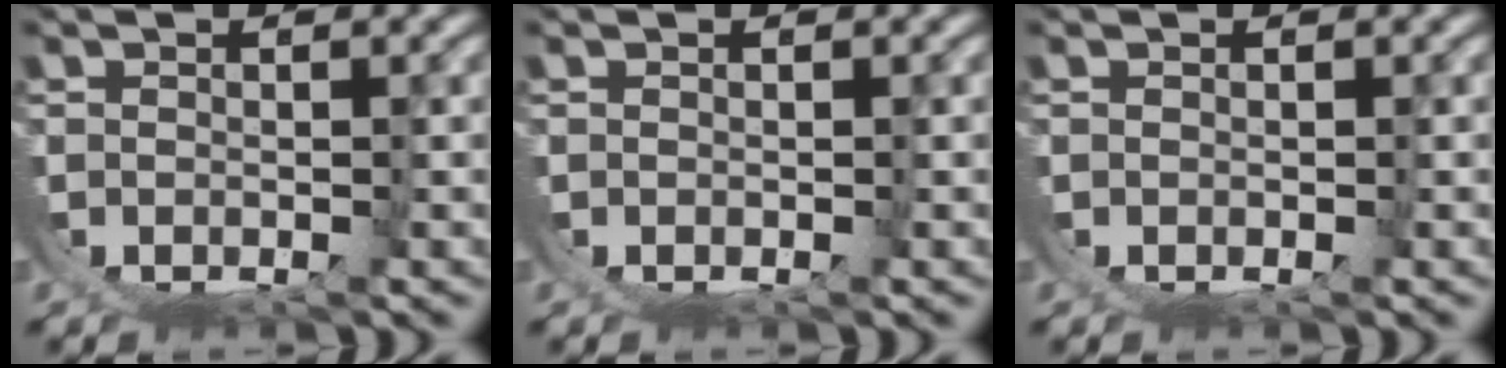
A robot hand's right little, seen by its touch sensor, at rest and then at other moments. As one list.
[{"total": 0.0}, {"total": 0.0}]